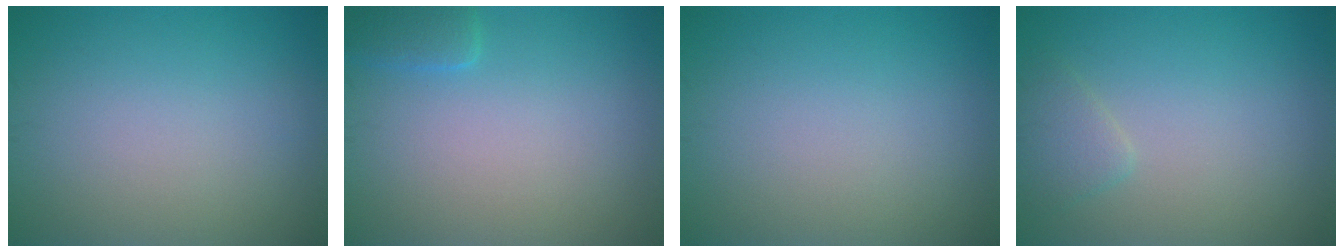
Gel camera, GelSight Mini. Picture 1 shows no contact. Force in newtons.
{"total": 1.7, "press": 1.7, "slide": 0.1}
{"total": 0.0}
{"total": 1.6, "press": 1.6, "slide": 0.2}